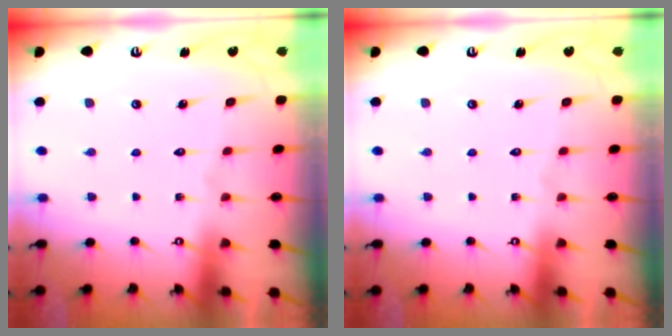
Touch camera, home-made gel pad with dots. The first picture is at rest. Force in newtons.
{"total": 0.0}